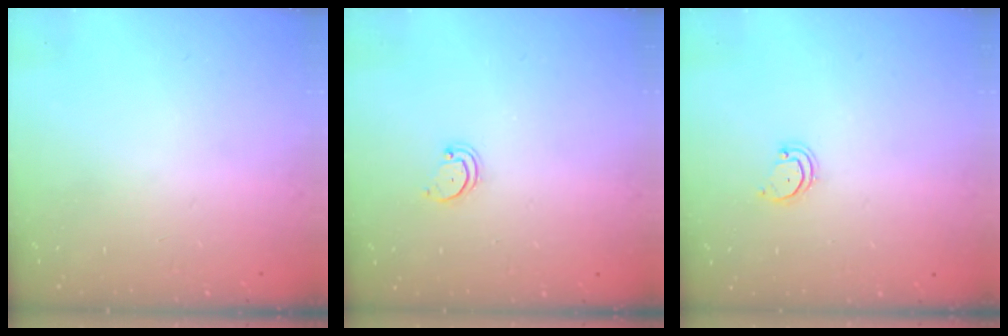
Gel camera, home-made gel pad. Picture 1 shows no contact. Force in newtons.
{"total": 2.2, "press": 2.2, "slide": 0.2}
{"total": 2.6, "press": 2.6, "slide": 0.2}